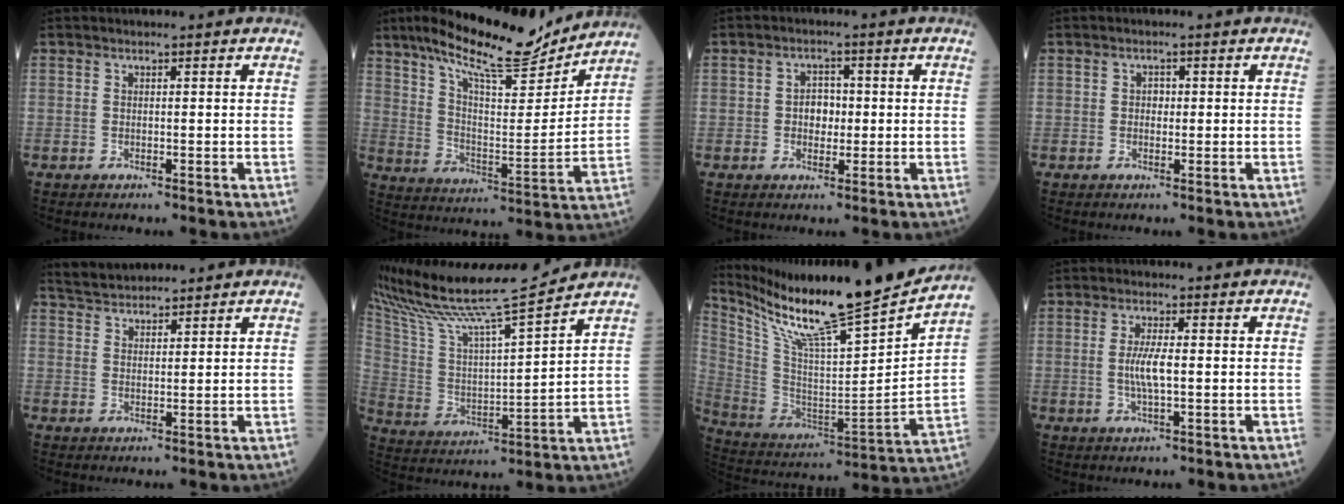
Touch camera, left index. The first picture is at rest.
{"total": 17.5, "force": [14.9, 2.6, 8.8], "torque": [-0.151, -0.002, 0.243]}
{"total": 3.4, "force": [-0.1, 2.4, 2.4], "torque": [-0.038, 0.010, -0.002]}
{"total": 1.3, "force": [0.1, 1.0, 0.9], "torque": [-0.013, 0.004, 0.000]}
{"total": 5.1, "force": [4.9, 1.0, 1.1], "torque": [-0.026, 0.029, 0.092]}
{"total": 15.3, "force": [14.2, -1.6, 5.5], "torque": [-0.126, -0.014, 0.260]}
{"total": 23.6, "force": [20.6, -1.2, 11.5], "torque": [-0.217, -0.058, 0.339]}
{"total": 4.3, "force": [-0.2, 0.7, 4.3], "torque": [-0.092, -0.004, -0.004]}